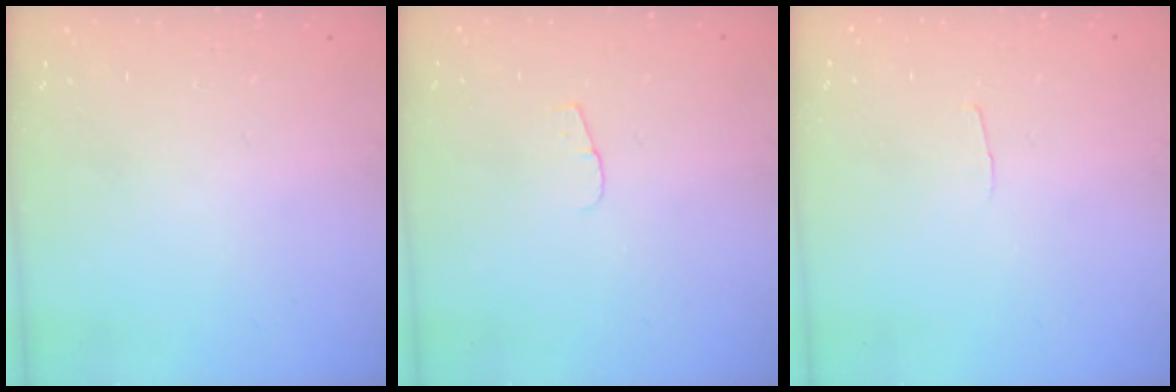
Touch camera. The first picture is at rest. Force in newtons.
{"total": 4.1, "press": 4.1, "slide": 0.4}
{"total": 2.0, "press": 2.0, "slide": 0.2}